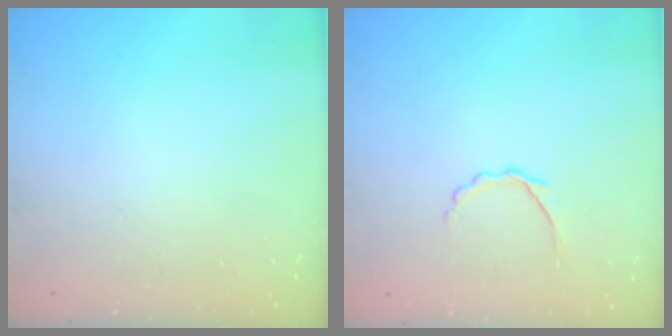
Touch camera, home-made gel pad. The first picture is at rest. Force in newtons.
{"total": 2.8, "press": 2.7, "slide": 0.9}